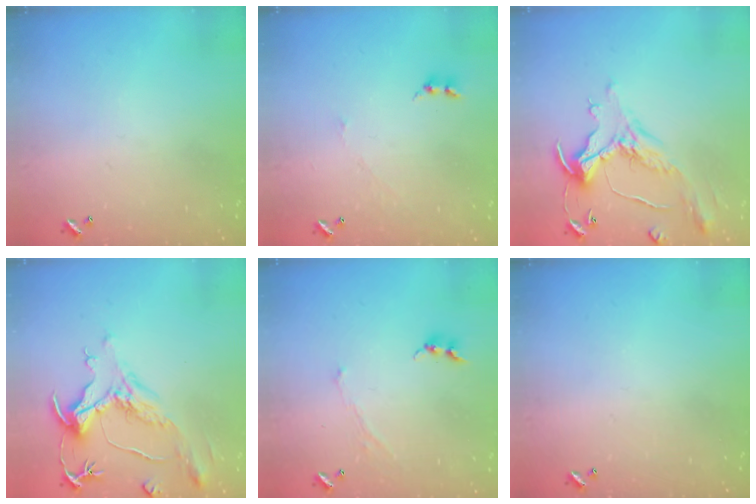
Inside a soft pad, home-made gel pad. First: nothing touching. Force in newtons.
{"total": 2.7, "press": 2.6, "slide": 0.4}
{"total": 1.7, "press": 1.2, "slide": 1.1}
{"total": 1.7, "press": 1.3, "slide": 1.2}
{"total": 0.8, "press": 0.7, "slide": 0.5}
{"total": 0.0}